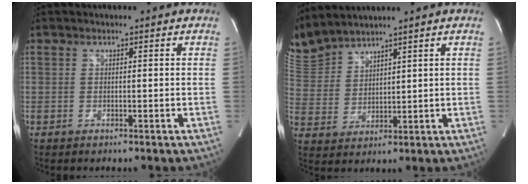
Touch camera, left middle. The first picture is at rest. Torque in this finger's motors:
{"motor_torque": [0.21, -0.16, 0.32, 0.13]}